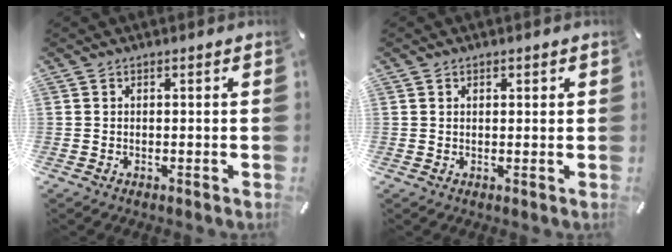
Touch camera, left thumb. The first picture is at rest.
{"total": 0.9, "force": [0.5, 0.6, 0.3], "torque": [-0.005, 0.002, 0.010]}